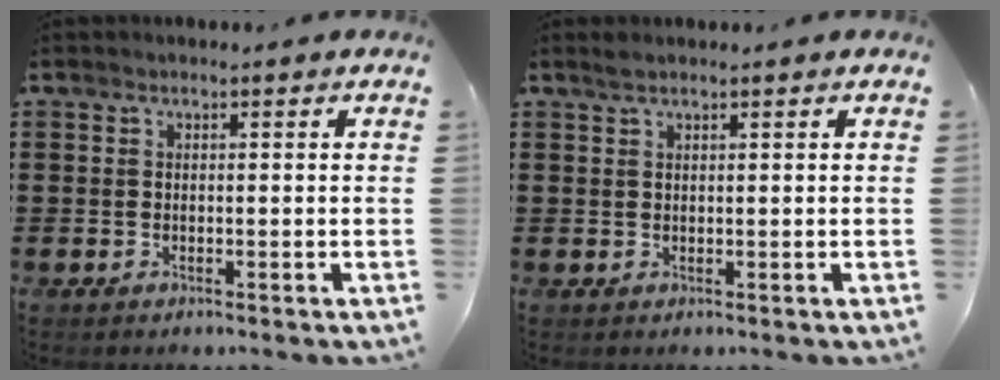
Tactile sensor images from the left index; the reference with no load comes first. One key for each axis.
{"total": 1.1, "fx": 0.8, "fy": 0.0, "fz": 0.7, "tx": -0.014, "ty": 0.001, "tz": 0.016}